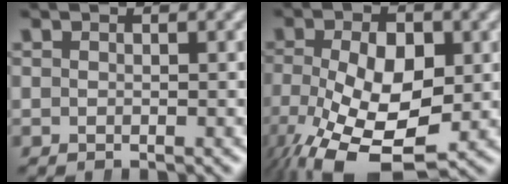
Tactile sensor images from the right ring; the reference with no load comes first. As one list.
[{"total": 10.4, "force": [-3.2, 6.2, 7.7], "torque": [-0.135, -0.050, -0.023]}]